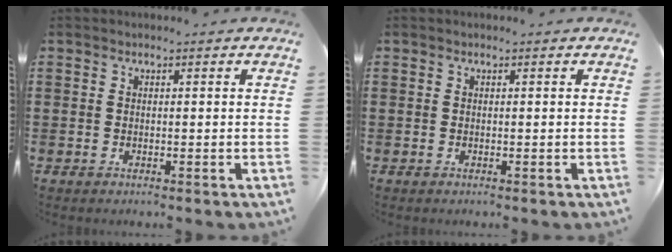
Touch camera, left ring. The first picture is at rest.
{"total": 0.0}